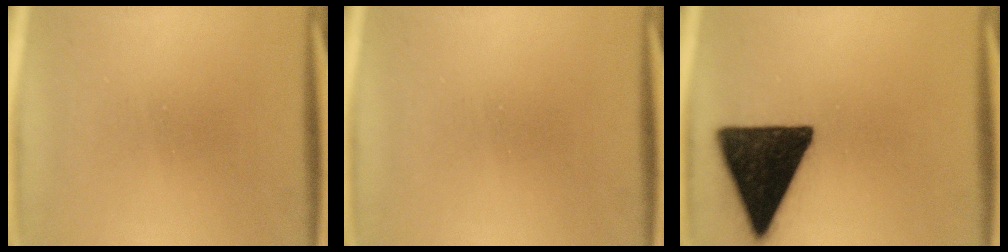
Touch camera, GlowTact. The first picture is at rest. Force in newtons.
{"total": 0.0}
{"total": 18.1}